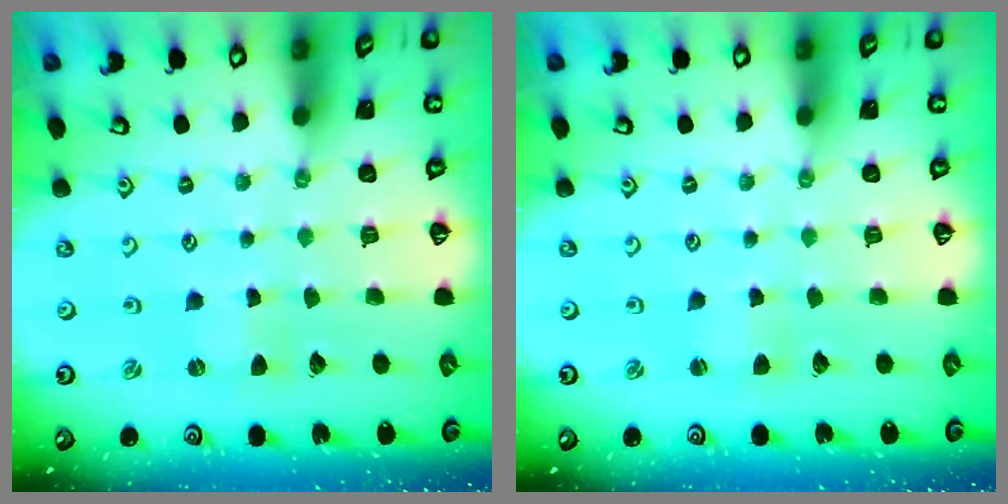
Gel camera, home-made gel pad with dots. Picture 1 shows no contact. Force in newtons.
{"total": 2.9, "press": 2.8, "slide": 0.4}